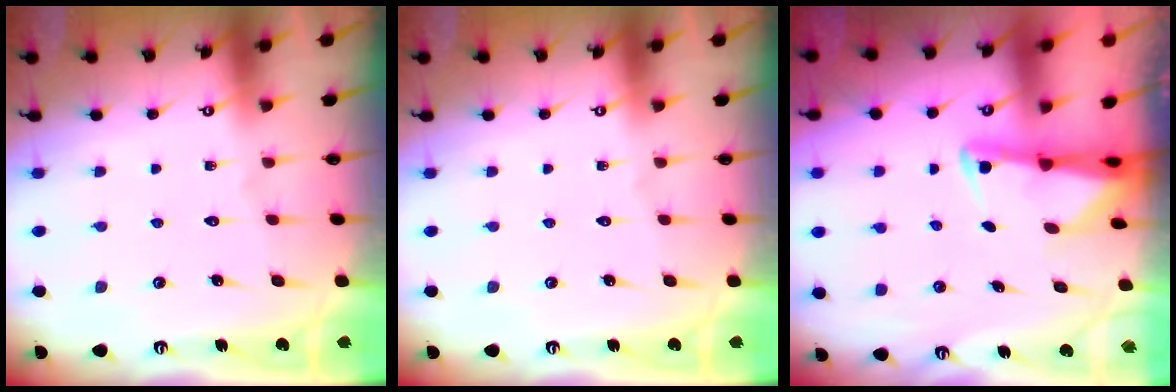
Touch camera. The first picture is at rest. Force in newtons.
{"total": 0.0}
{"total": 2.4, "press": 2.4, "slide": 0.5}